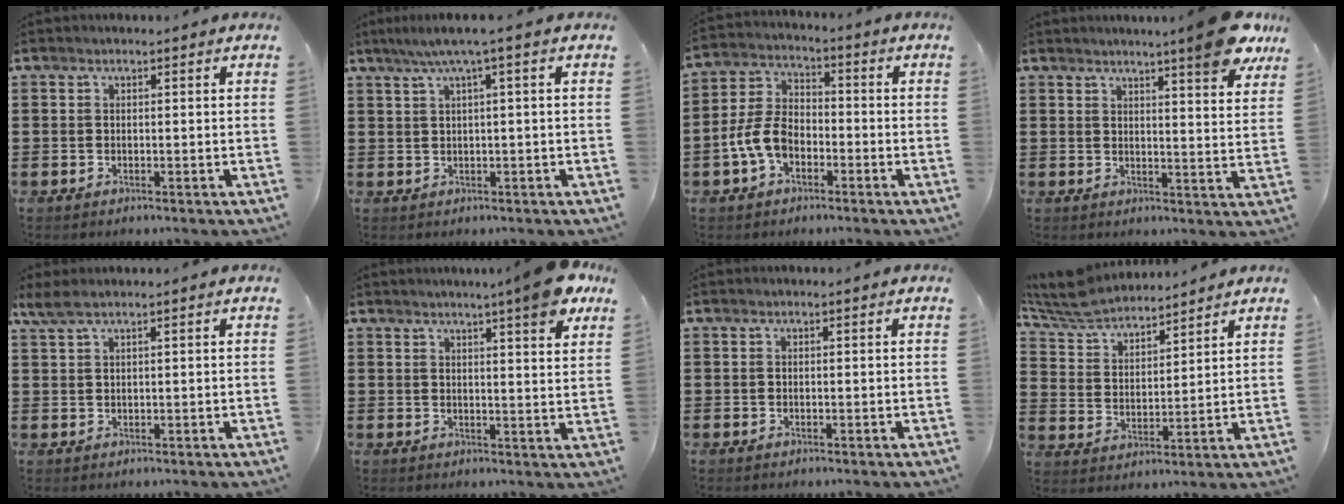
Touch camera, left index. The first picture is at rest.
{"total": 3.1, "force": [0.9, -0.3, 2.9], "torque": [-0.056, -0.002, 0.012]}
{"total": 6.9, "force": [-2.7, 4.3, 4.6], "torque": [-0.122, 0.006, -0.061]}
{"total": 8.3, "force": [6.6, -0.2, 4.9], "torque": [-0.073, -0.034, 0.110]}
{"total": 2.1, "force": [1.4, 0.3, 1.5], "torque": [-0.033, 0.001, 0.025]}
{"total": 7.3, "force": [5.7, 0.1, 4.5], "torque": [-0.069, -0.022, 0.095]}
{"total": 0.0}
{"total": 7.0, "force": [6.6, 1.5, 2.0], "torque": [-0.068, -0.028, 0.117]}